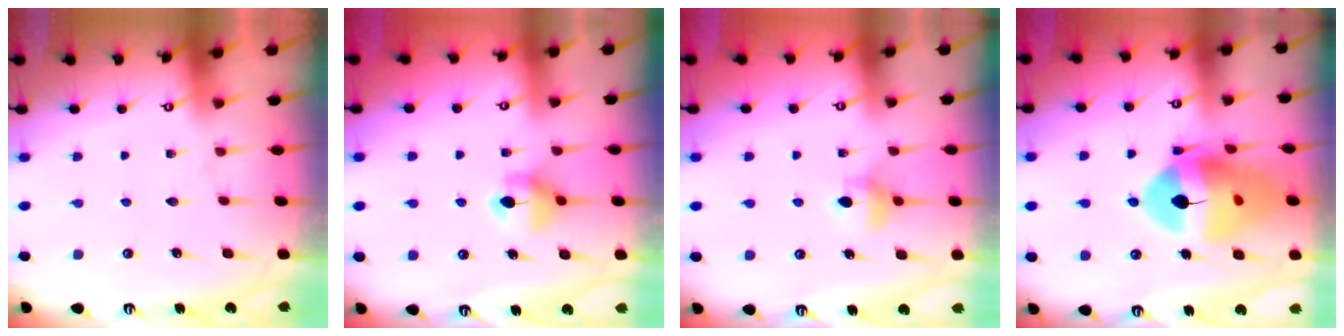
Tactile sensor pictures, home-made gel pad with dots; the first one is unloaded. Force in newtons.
{"total": 5.7, "press": 5.6, "slide": 0.6}
{"total": 5.6, "press": 5.6, "slide": 0.8}
{"total": 18.3, "press": 18.2, "slide": 2.2}